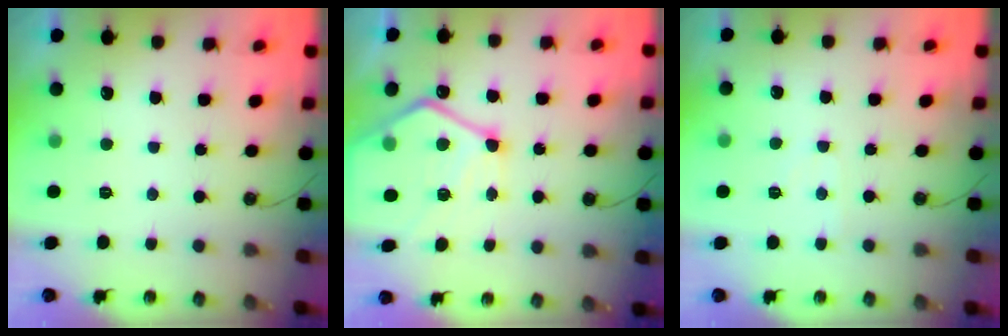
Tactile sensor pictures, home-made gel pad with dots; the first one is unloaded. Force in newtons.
{"total": 14.6, "press": 14.6, "slide": 0.6}
{"total": 3.2, "press": 3.1, "slide": 0.4}